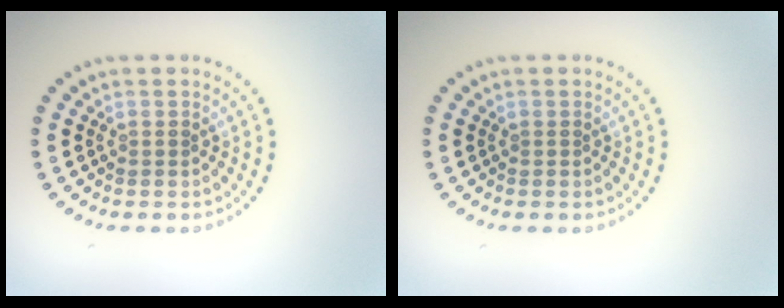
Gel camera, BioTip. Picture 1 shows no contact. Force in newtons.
{"total": 0.0}